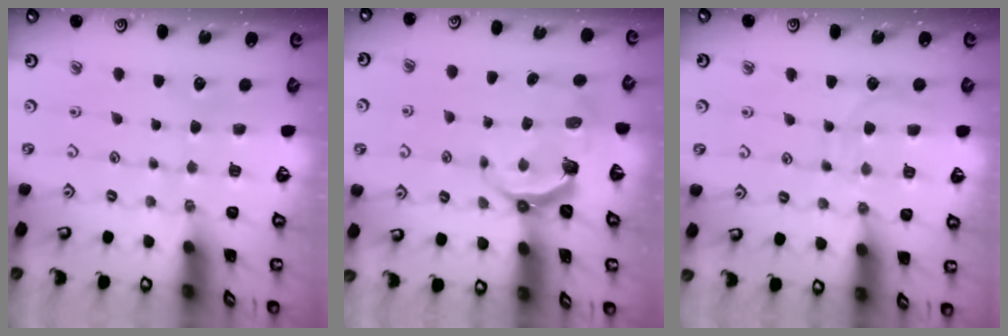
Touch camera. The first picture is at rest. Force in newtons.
{"total": 5.5, "press": 4.0, "slide": 3.7}
{"total": 7.8, "press": 7.7, "slide": 0.6}